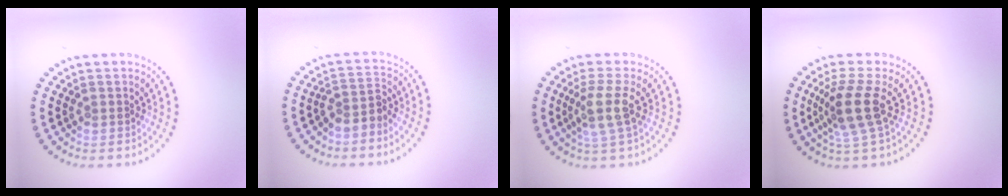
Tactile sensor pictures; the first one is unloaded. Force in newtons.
{"total": 2.2, "press": 1.7, "slide": 1.4}
{"total": 3.0, "press": 2.3, "slide": 1.8}
{"total": 3.7, "press": 2.8, "slide": 2.3}